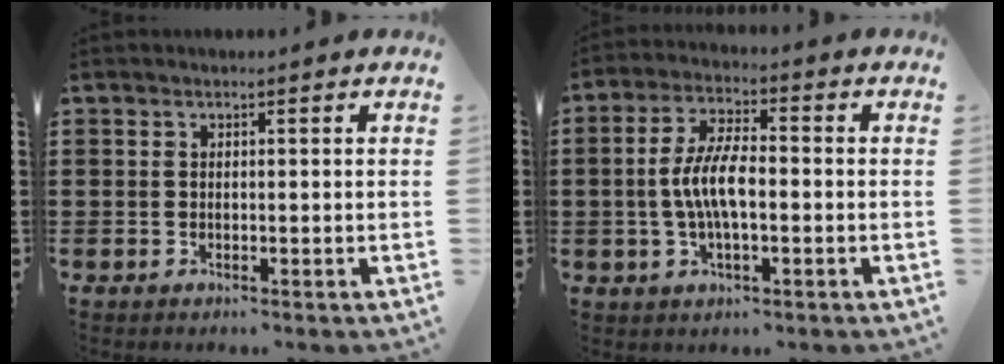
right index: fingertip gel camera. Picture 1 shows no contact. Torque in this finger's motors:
{"motor_torque": [1.04, -0.37, 0.76, 0.21]}